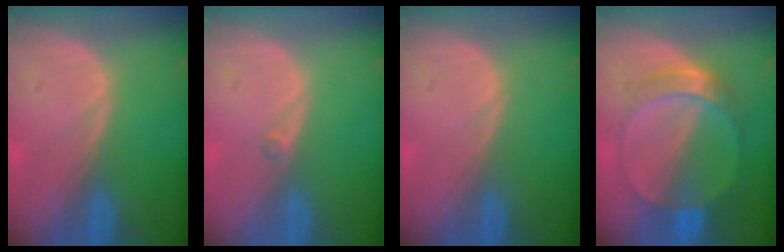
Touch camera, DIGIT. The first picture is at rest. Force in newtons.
{"total": 0.5, "press": 0.5, "slide": 0.2}
{"total": 0.0}
{"total": 7.2, "press": 6.4, "slide": 3.3}